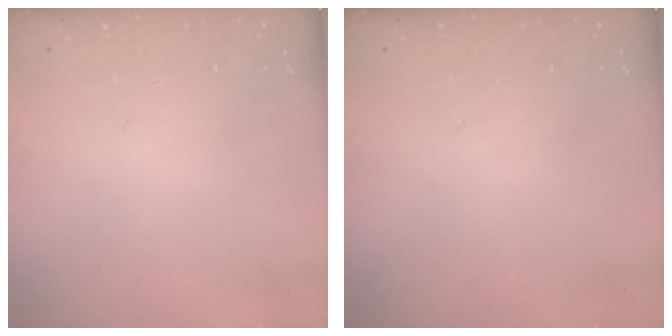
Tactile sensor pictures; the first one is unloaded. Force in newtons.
{"total": 0.0}